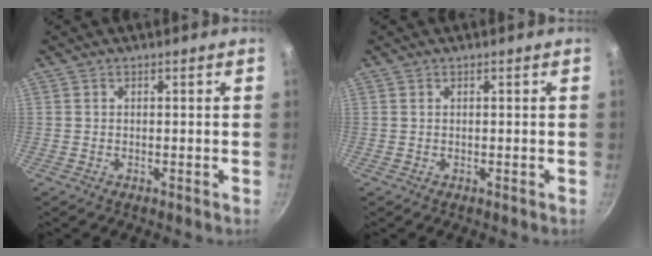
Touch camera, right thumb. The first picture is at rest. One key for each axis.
{"total": 0.0}